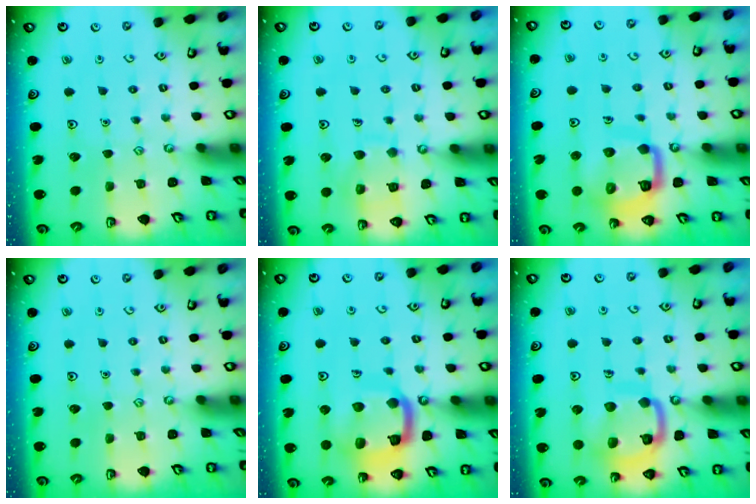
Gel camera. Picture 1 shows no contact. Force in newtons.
{"total": 9.9, "press": 9.8, "slide": 1.0}
{"total": 13.0, "press": 13.0, "slide": 1.4}
{"total": 0.0}
{"total": 15.5, "press": 15.5, "slide": 1.2}
{"total": 14.0, "press": 13.9, "slide": 1.4}